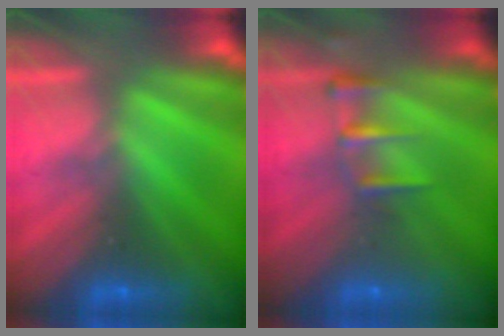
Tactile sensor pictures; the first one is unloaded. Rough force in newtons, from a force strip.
{"total": 2.4}